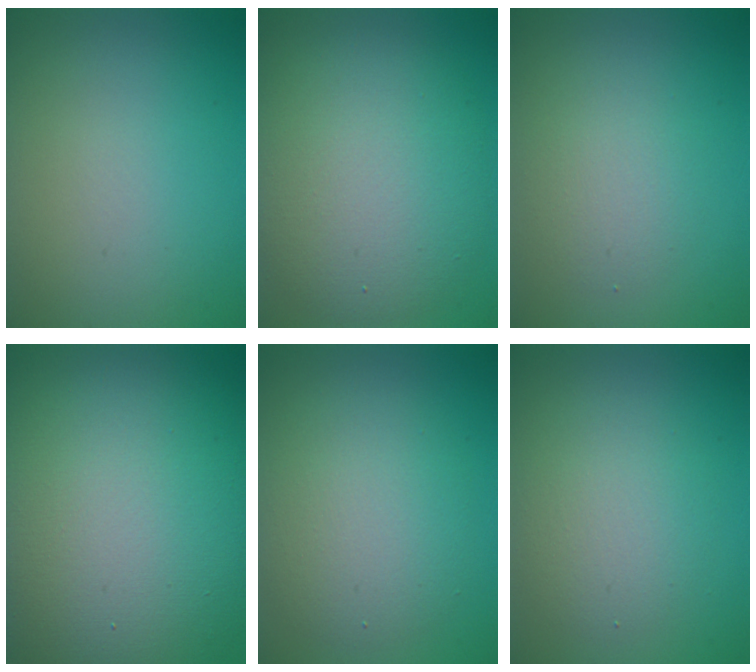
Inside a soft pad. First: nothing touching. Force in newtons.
{"total": 8.9, "press": 8.9, "slide": 0.3}
{"total": 2.3, "press": 2.3, "slide": 0.1}
{"total": 18.9, "press": 18.9, "slide": 1.0}
{"total": 5.1, "press": 5.1, "slide": 0.3}
{"total": 3.5, "press": 3.5, "slide": 0.2}